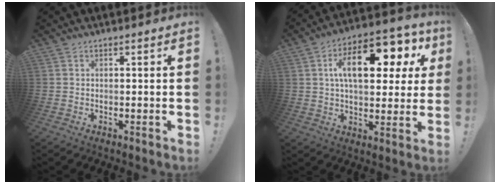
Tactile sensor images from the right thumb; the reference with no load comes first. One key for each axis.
{"total": 18.6, "fx": 5.6, "fy": 8.6, "fz": 15.5, "tx": -0.231, "ty": -0.008, "tz": 0.084}